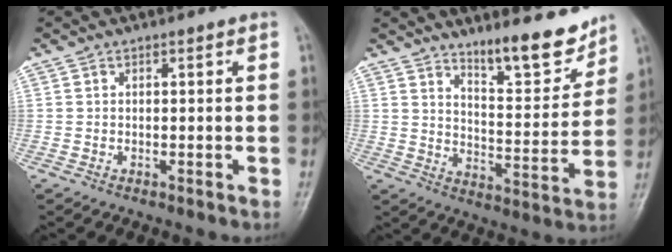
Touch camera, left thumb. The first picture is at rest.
{"total": 11.9, "force": [9.4, 3.1, 6.6], "torque": [-0.072, -0.076, 0.149]}